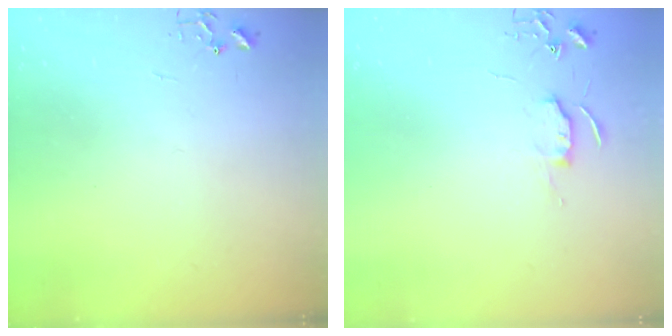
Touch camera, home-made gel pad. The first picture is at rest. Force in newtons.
{"total": 5.7, "press": 5.7, "slide": 0.6}